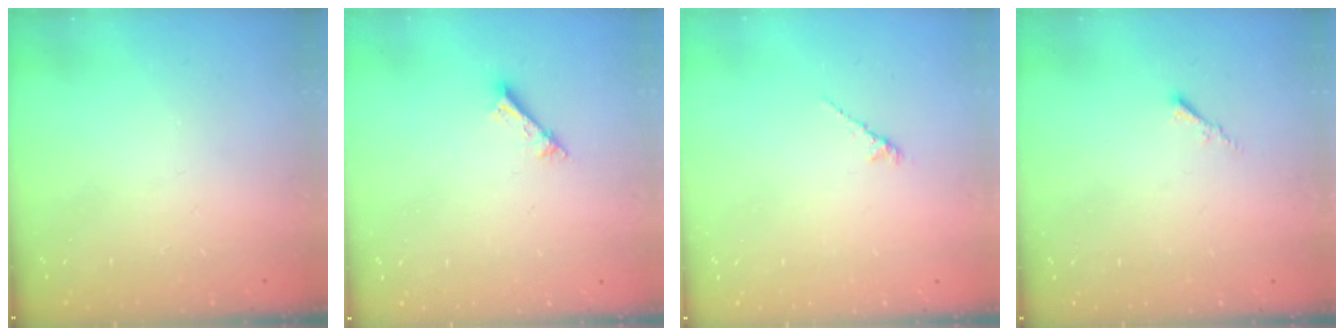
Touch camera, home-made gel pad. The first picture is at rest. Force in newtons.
{"total": 2.5, "press": 2.5, "slide": 0.1}
{"total": 2.0, "press": 2.0, "slide": 0.6}
{"total": 0.5, "press": 0.4, "slide": 0.3}